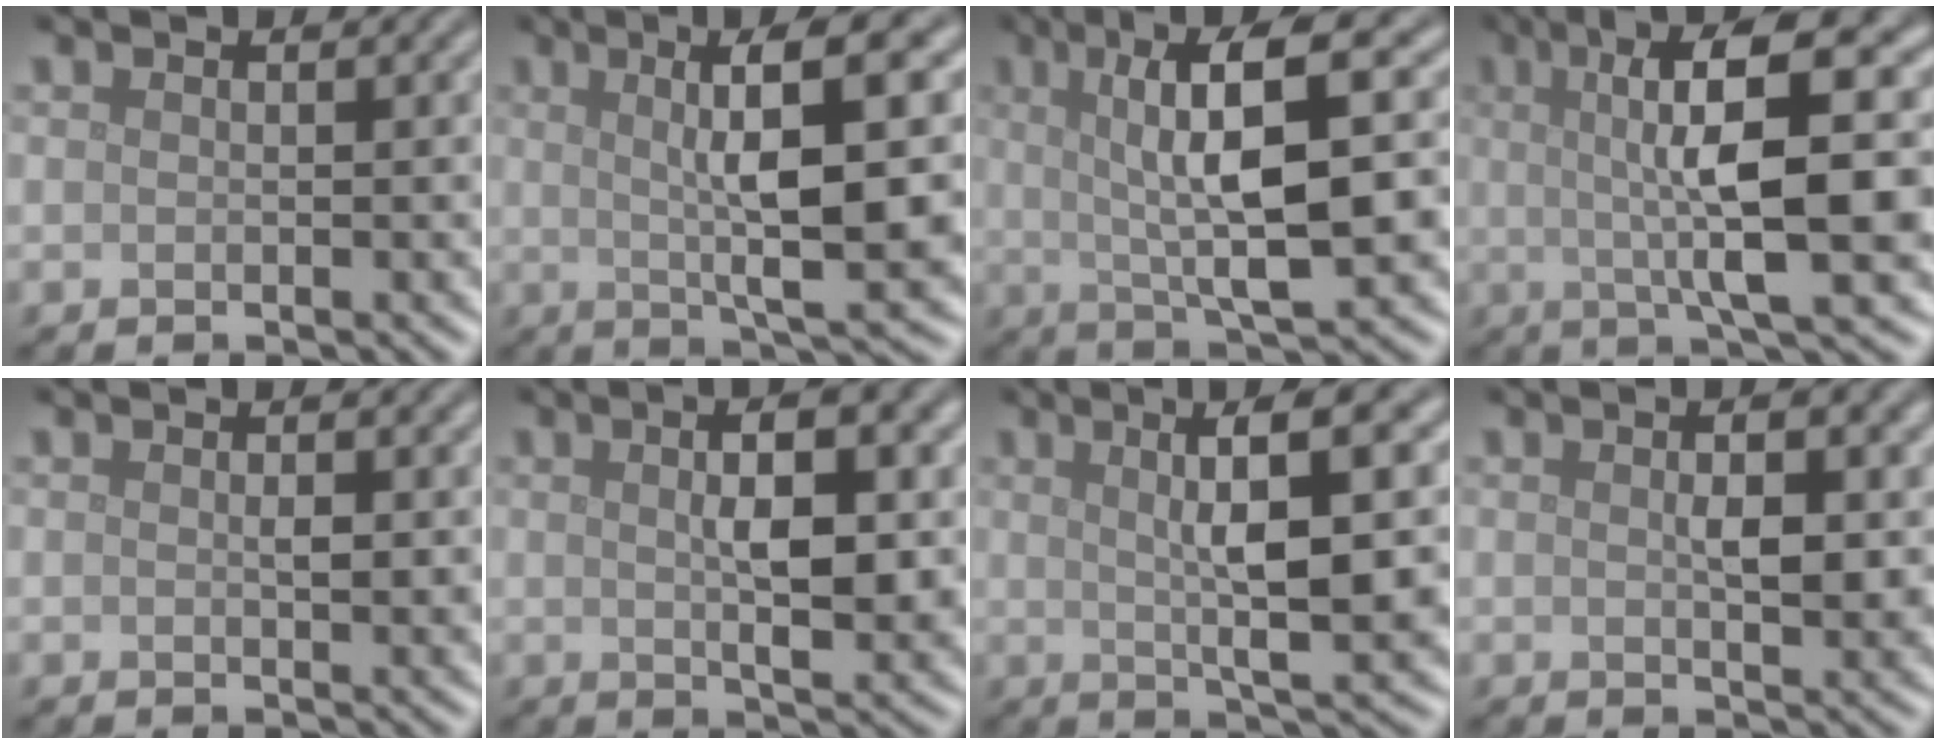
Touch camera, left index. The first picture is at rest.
{"total": 10.6, "force": [1.8, 2.2, 10.3], "torque": [-0.134, 0.015, 0.028]}
{"total": 10.7, "force": [1.9, 2.8, 10.1], "torque": [-0.146, 0.014, 0.032]}
{"total": 12.6, "force": [1.8, 3.2, 12.1], "torque": [-0.160, 0.019, 0.022]}
{"total": 1.2, "force": [0.2, 0.4, 1.2], "torque": [-0.019, -0.001, 0.003]}
{"total": 6.1, "force": [0.9, 1.7, 5.7], "torque": [-0.085, 0.004, 0.015]}
{"total": 9.7, "force": [1.8, 2.2, 9.3], "torque": [-0.122, 0.017, 0.027]}
{"total": 3.3, "force": [0.5, 0.9, 3.1], "torque": [-0.054, -0.001, 0.009]}